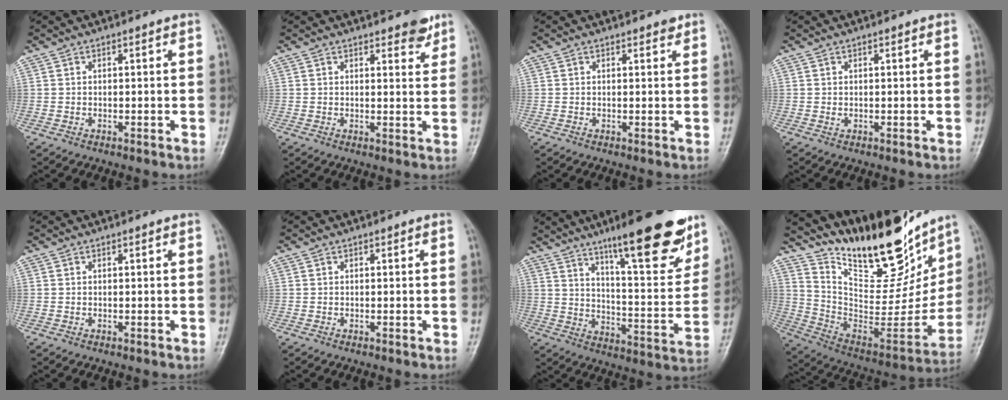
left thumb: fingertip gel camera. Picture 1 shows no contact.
{"total": 3.5, "force": [2.7, 1.2, 1.8], "torque": [-0.006, -0.017, 0.034]}
{"total": 1.2, "force": [0.9, 0.5, 0.4], "torque": [-0.003, -0.006, 0.010]}
{"total": 0.8, "force": [0.4, 0.3, 0.6], "torque": [-0.009, 0.000, 0.009]}
{"total": 0.0}
{"total": 0.0}
{"total": 21.3, "force": [14.0, 4.7, 15.4], "torque": [-0.187, -0.067, 0.213]}
{"total": 26.2, "force": [19.7, 9.1, 14.6], "torque": [-0.190, -0.098, 0.331]}